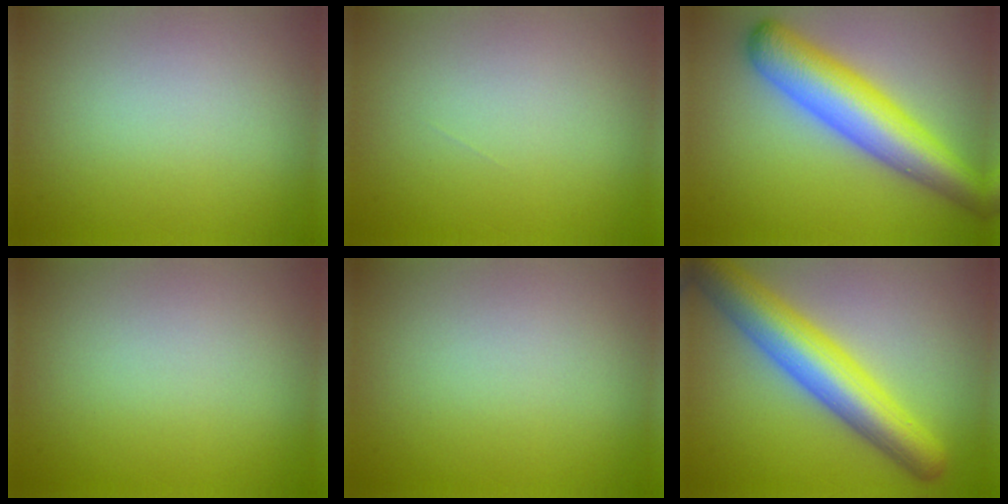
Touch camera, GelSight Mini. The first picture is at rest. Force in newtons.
{"total": 0.0}
{"total": 8.4, "press": 8.4, "slide": 0.3}
{"total": 0.0}
{"total": 0.0}
{"total": 8.2, "press": 8.2, "slide": 0.3}